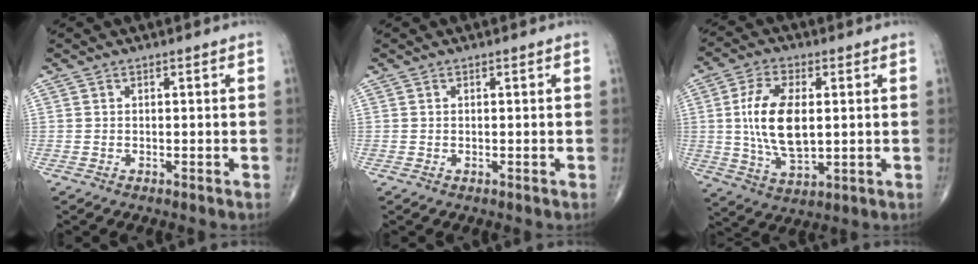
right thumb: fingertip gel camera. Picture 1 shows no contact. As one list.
[{"total": 0.0}, {"total": 13.0, "force": [1.2, 6.5, 11.2], "torque": [-0.216, -0.008, 0.026]}]